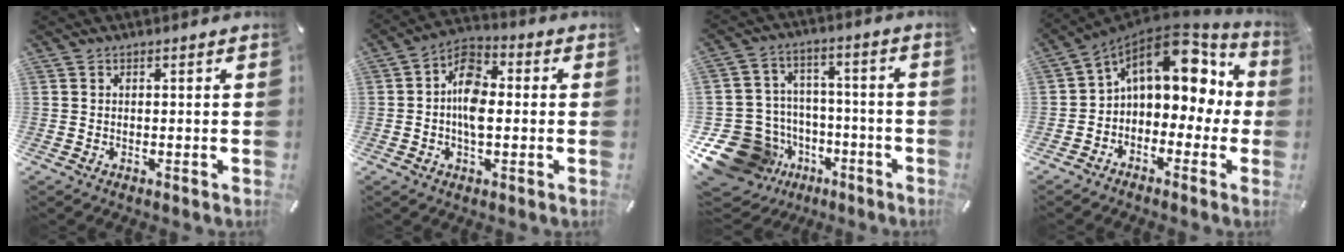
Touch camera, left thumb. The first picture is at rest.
{"total": 9.0, "force": [-0.9, 5.7, 6.9], "torque": [-0.125, 0.009, -0.018]}
{"total": 16.9, "force": [-7.9, 13.7, 6.0], "torque": [-0.108, 0.048, -0.107]}
{"total": 15.1, "force": [4.9, 10.2, 10.0], "torque": [-0.158, -0.021, 0.082]}